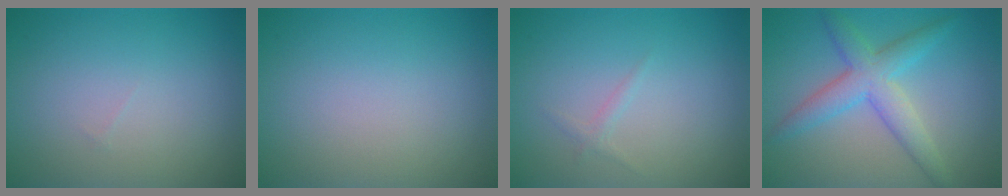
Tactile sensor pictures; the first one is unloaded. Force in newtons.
{"total": 0.0}
{"total": 0.7, "press": 0.7, "slide": 0.1}
{"total": 4.6, "press": 4.6, "slide": 0.2}